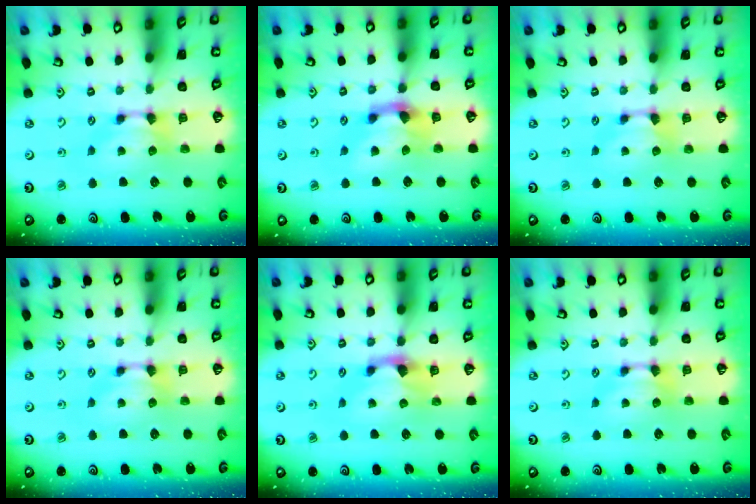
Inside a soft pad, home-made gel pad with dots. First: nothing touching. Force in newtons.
{"total": 3.0, "press": 2.4, "slide": 1.8}
{"total": 0.0}
{"total": 0.0}
{"total": 1.2, "press": 0.9, "slide": 0.9}
{"total": 0.0}